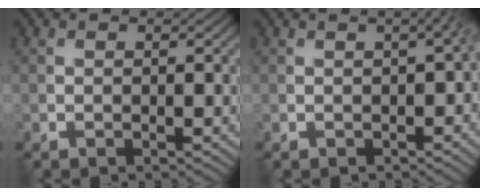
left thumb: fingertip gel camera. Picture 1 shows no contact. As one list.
[{"total": 2.9, "force": [-0.1, 0.8, 2.7], "torque": [-0.022, 0.005, 0.006]}]